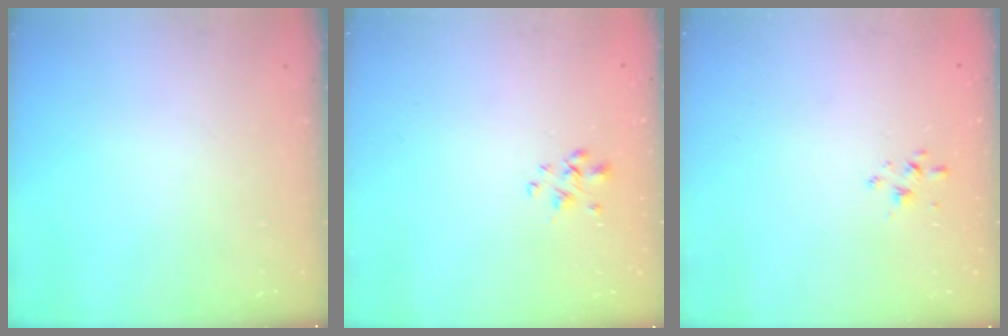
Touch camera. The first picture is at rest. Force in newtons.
{"total": 1.9, "press": 1.7, "slide": 0.8}
{"total": 1.9, "press": 1.8, "slide": 0.7}